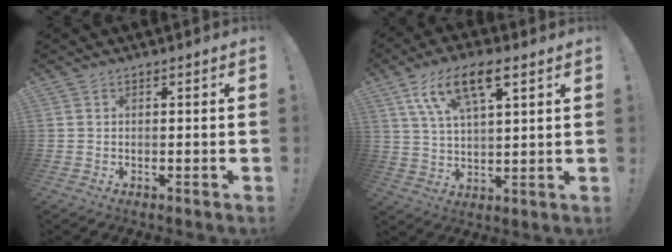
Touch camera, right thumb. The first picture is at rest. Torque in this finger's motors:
{"motor_torque": [-0.04, 0.65, 0.34, 0.09, 0.34]}